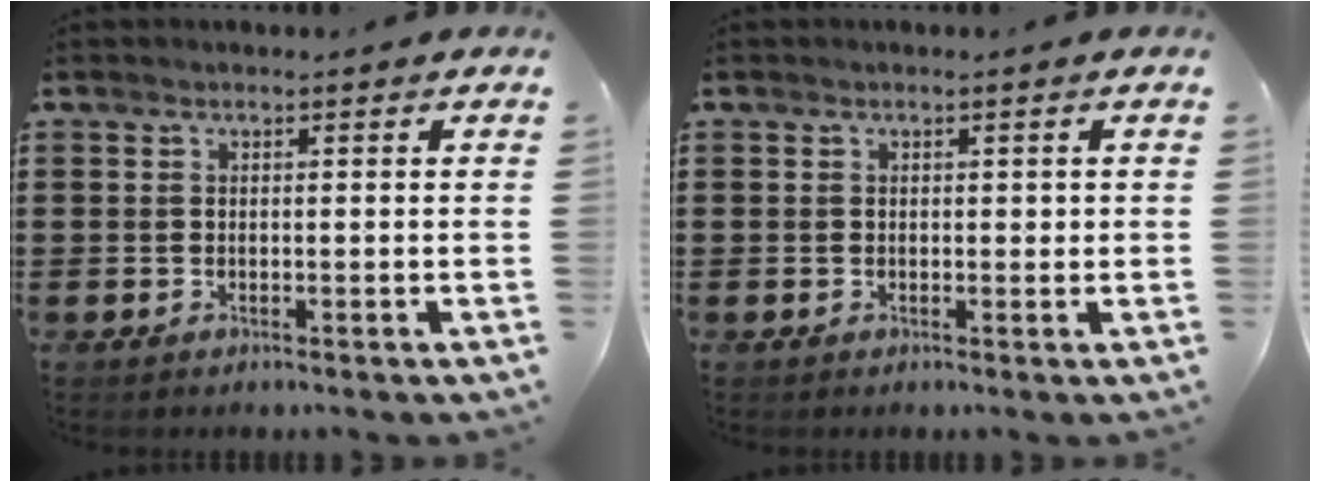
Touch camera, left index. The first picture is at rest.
{"total": 0.5, "force": [0.2, 0.4, 0.3], "torque": [-0.008, 0.004, 0.002]}